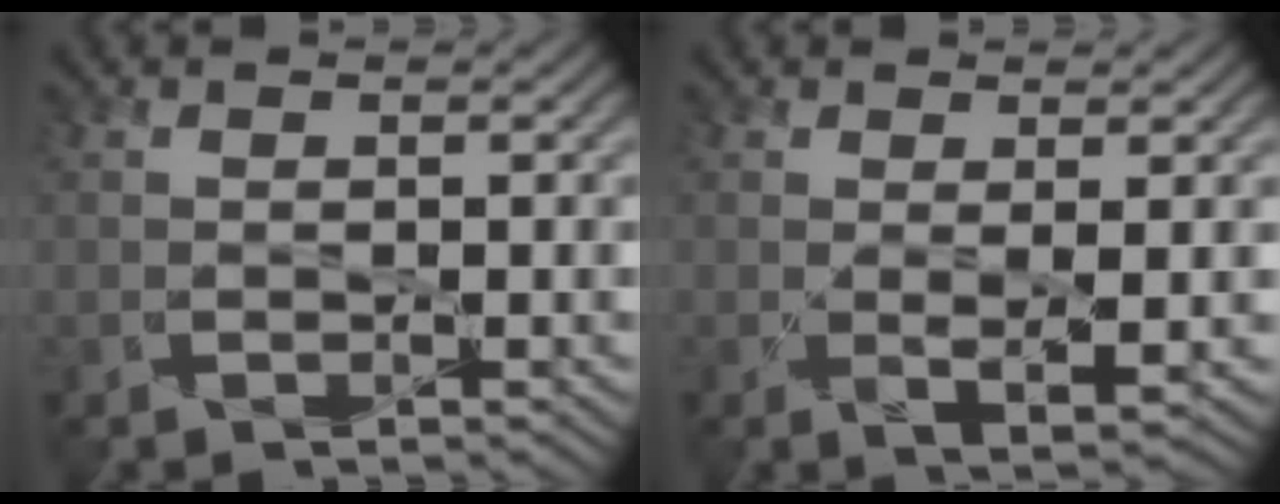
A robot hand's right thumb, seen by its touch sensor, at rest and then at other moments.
{"total": 2.4, "force": [0.2, 0.4, 2.4], "torque": [-0.049, -0.008, 0.005]}